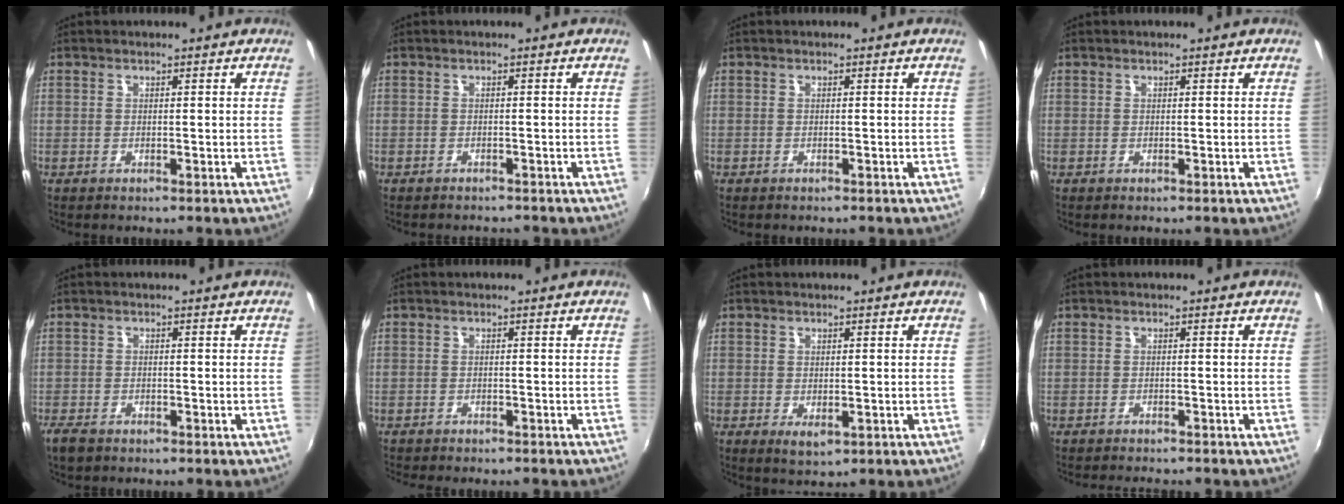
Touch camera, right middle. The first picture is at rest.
{"total": 2.4, "force": [-2.2, 0.7, 0.5], "torque": [-0.016, -0.012, -0.031]}
{"total": 0.0}
{"total": 0.0}
{"total": 3.4, "force": [-2.6, 1.6, 1.6], "torque": [-0.042, -0.010, -0.051]}
{"total": 3.3, "force": [-3.1, 0.6, 1.1], "torque": [-0.030, -0.013, -0.050]}
{"total": 2.5, "force": [-0.6, 1.5, 2.0], "torque": [-0.034, -0.009, -0.005]}
{"total": 4.0, "force": [-3.8, 0.6, 1.3], "torque": [-0.034, -0.016, -0.059]}